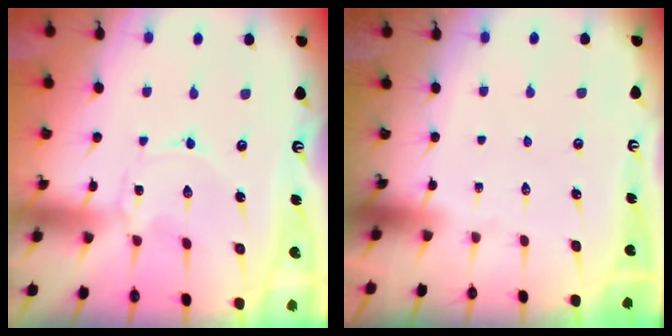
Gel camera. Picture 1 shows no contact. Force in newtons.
{"total": 0.0}